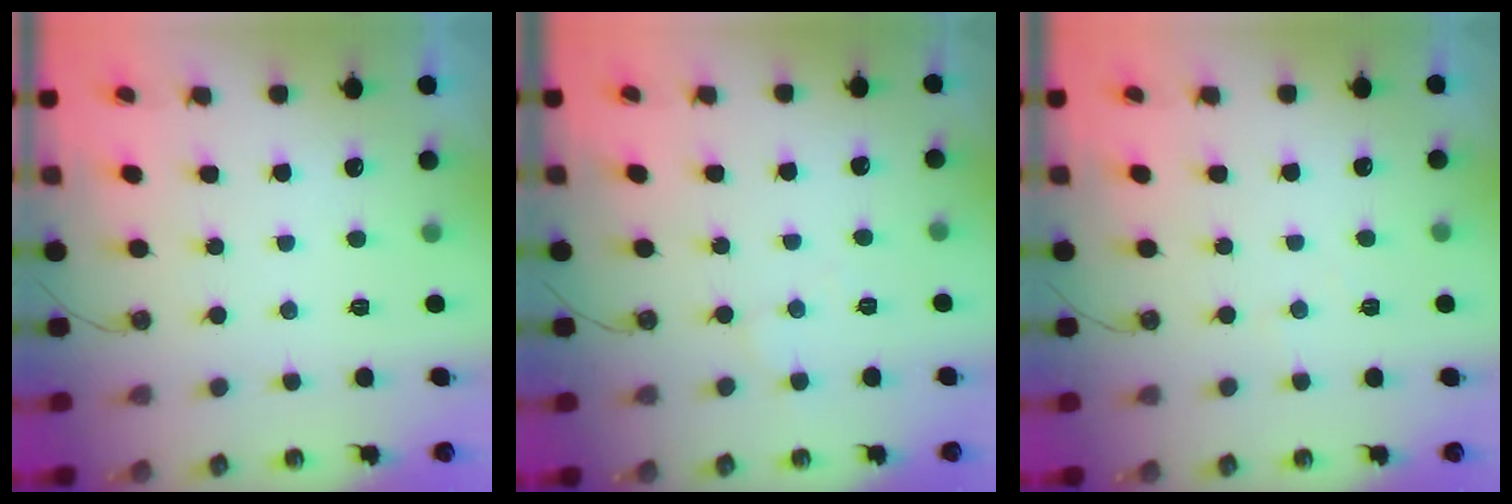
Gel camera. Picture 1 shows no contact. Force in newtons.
{"total": 3.4, "press": 3.4, "slide": 0.5}
{"total": 2.1, "press": 2.1, "slide": 0.4}